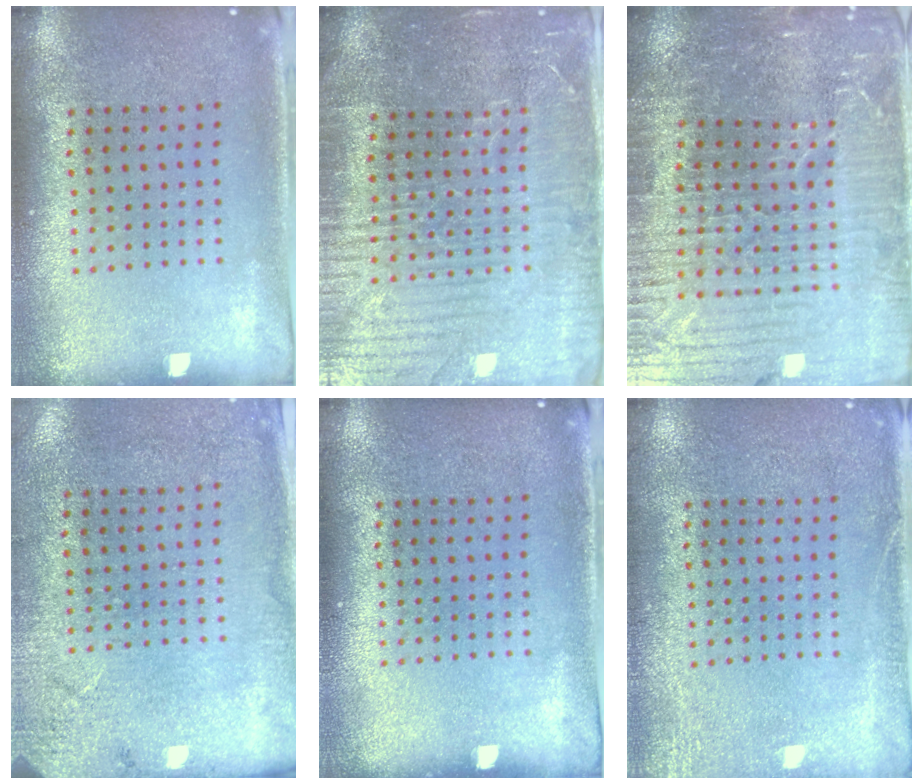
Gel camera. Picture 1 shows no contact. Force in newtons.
{"total": 4.3, "press": 4.1, "slide": 1.5}
{"total": 5.4, "press": 5.0, "slide": 2.0}
{"total": 2.7, "press": 2.3, "slide": 1.3}
{"total": 0.0}
{"total": 2.5, "press": 2.4, "slide": 0.3}